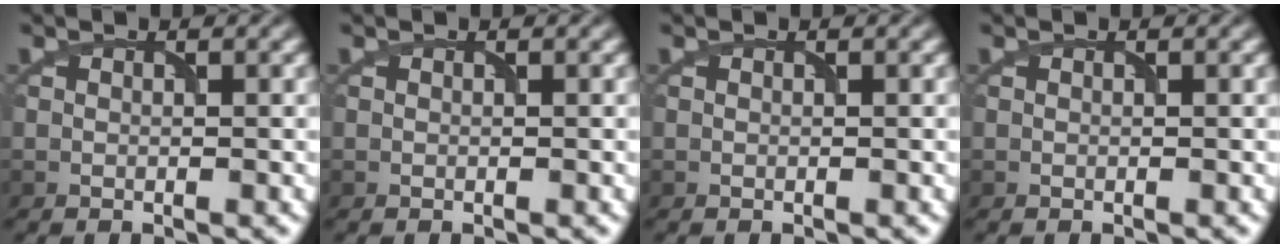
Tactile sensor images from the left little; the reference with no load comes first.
{"total": 0.0}
{"total": 0.0}
{"total": 0.0}